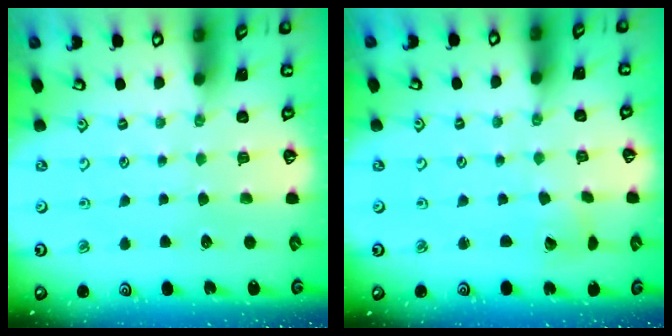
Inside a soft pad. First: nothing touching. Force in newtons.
{"total": 3.0, "press": 3.0, "slide": 0.4}